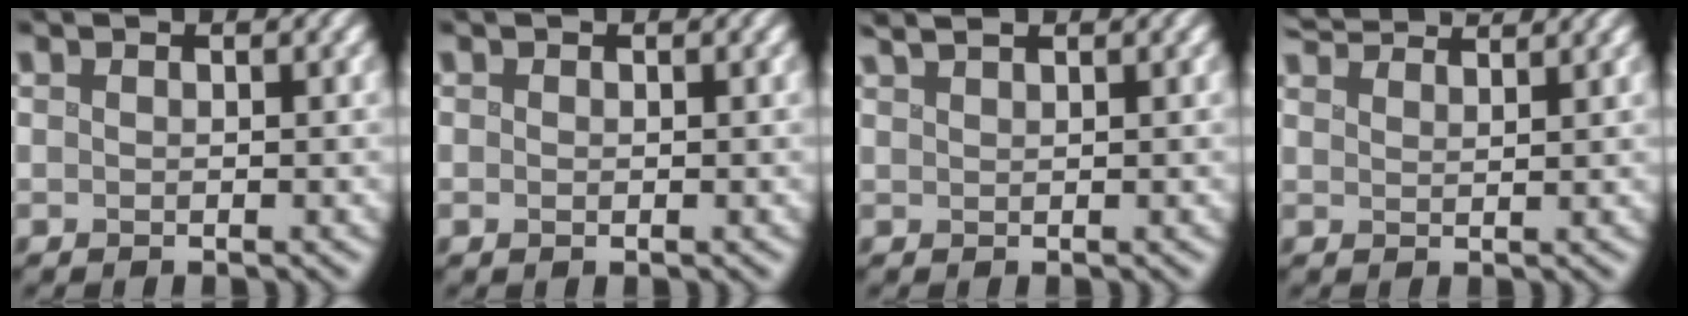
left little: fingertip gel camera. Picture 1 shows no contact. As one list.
[{"total": 0.0}, {"total": 2.5, "force": [2.0, 0.7, 1.3], "torque": [0.002, 0.016, 0.008]}, {"total": 5.0, "force": [4.7, 0.7, 1.6], "torque": [-0.022, 0.019, 0.059]}]